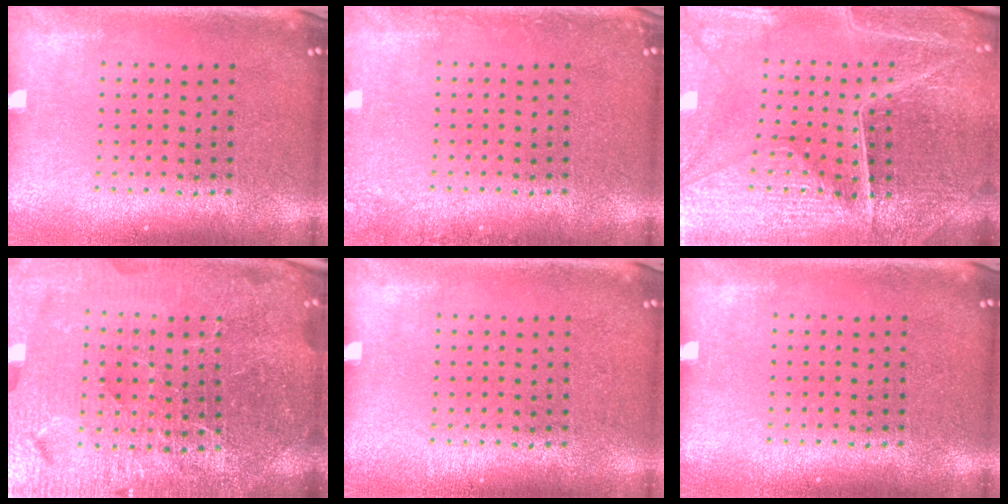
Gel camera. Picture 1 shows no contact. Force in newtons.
{"total": 1.2, "press": 1.2, "slide": 0.2}
{"total": 4.5, "press": 4.3, "slide": 1.1}
{"total": 6.0, "press": 5.3, "slide": 2.7}
{"total": 0.0}
{"total": 0.0}